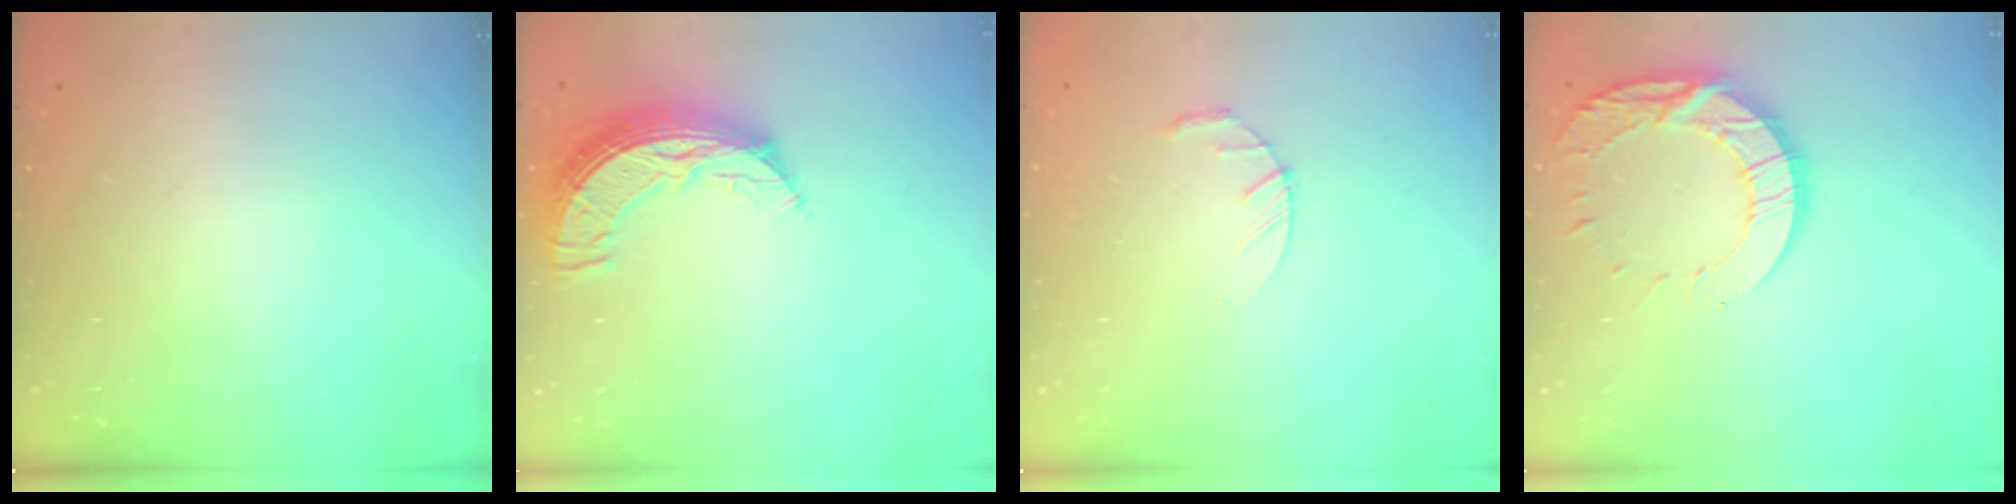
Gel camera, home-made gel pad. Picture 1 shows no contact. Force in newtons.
{"total": 10.5, "press": 10.4, "slide": 0.9}
{"total": 4.4, "press": 4.4, "slide": 0.7}
{"total": 13.6, "press": 13.5, "slide": 1.1}